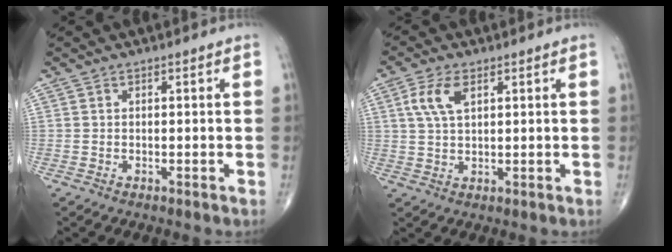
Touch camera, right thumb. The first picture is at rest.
{"total": 5.8, "force": [2.1, 2.9, 4.6], "torque": [-0.101, 0.001, 0.043]}